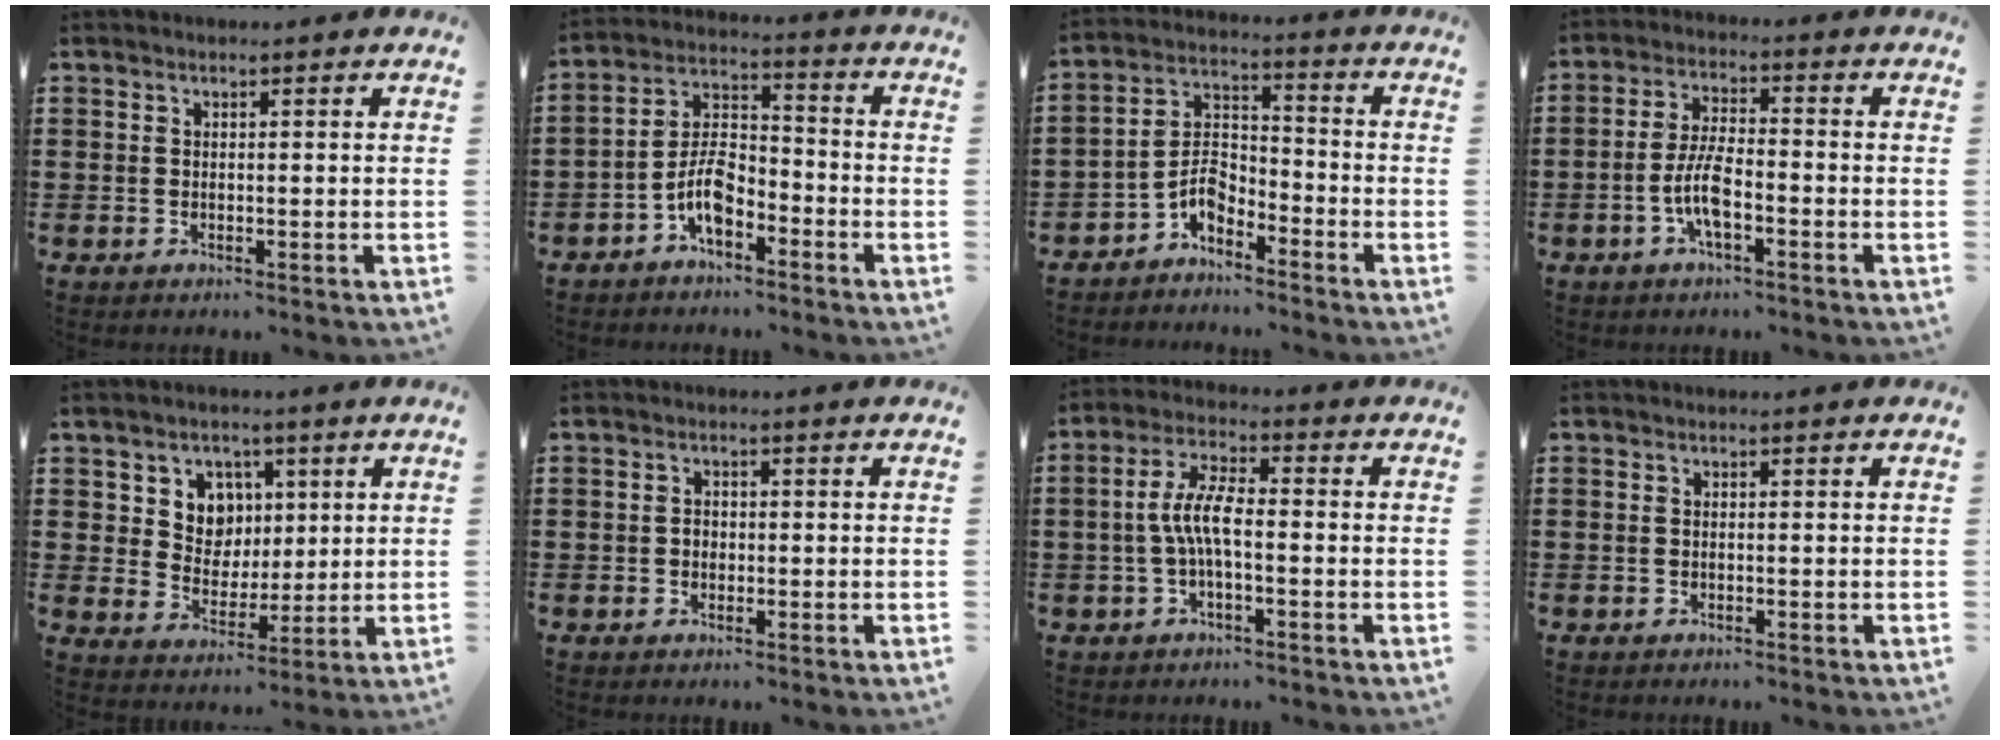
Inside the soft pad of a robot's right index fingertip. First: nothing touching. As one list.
[{"total": 6.6, "force": [-3.6, 3.0, 4.7], "torque": [-0.109, 0.006, -0.072]}, {"total": 4.9, "force": [-3.7, 2.3, 2.3], "torque": [-0.061, -0.001, -0.077]}, {"total": 6.3, "force": [-2.2, 1.8, 5.6], "torque": [-0.129, -0.008, -0.048]}, {"total": 6.7, "force": [2.6, 6.0, 1.6], "torque": [-0.052, 0.003, 0.045]}, {"total": 1.3, "force": [-0.3, 1.0, 0.7], "torque": [-0.016, 0.004, -0.006]}, {"total": 6.1, "force": [-1.1, 1.8, 5.8], "torque": [-0.131, -0.004, -0.027]}, {"total": 0.0}]